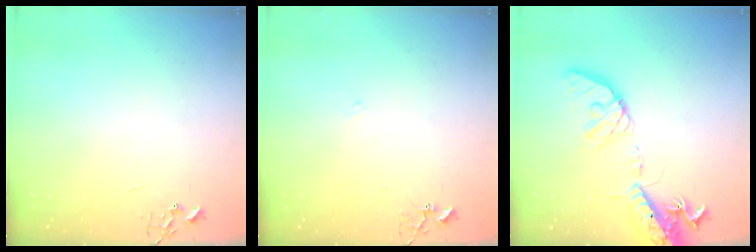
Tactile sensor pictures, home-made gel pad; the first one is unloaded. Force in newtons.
{"total": 6.8, "press": 6.8, "slide": 0.5}
{"total": 19.4, "press": 19.1, "slide": 3.3}